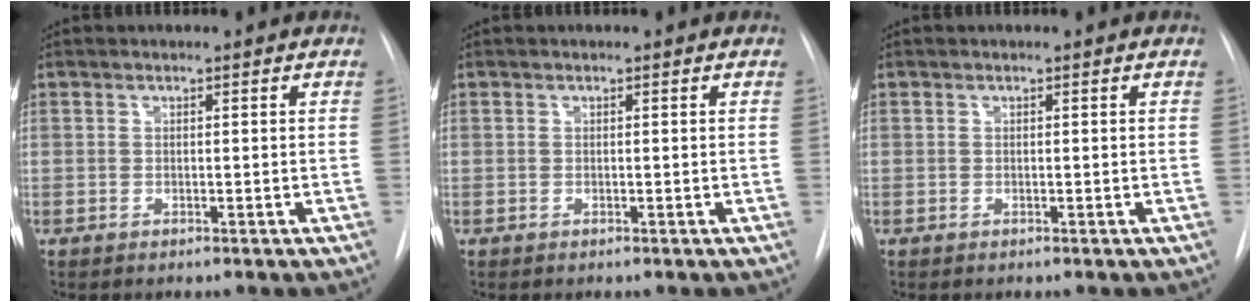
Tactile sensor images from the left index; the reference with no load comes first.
{"total": 0.0}
{"total": 0.0}